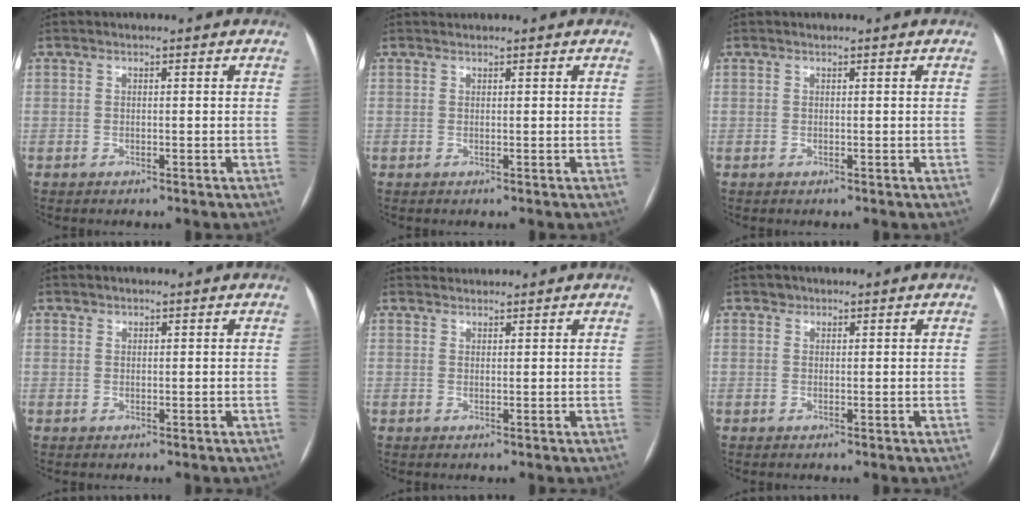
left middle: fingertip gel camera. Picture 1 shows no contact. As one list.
[{"total": 0.5, "force": [0.5, 0.0, -0.2], "torque": [-0.004, 0.008, 0.011]}, {"total": 0.0}, {"total": 0.5, "force": [0.5, 0.2, -0.1], "torque": [0.005, -0.003, 0.006]}, {"total": 2.0, "force": [1.9, 0.3, -0.3], "torque": [0.000, 0.018, 0.037]}, {"total": 0.8, "force": [0.6, 0.6, -0.1], "torque": [0.005, -0.002, 0.006]}]